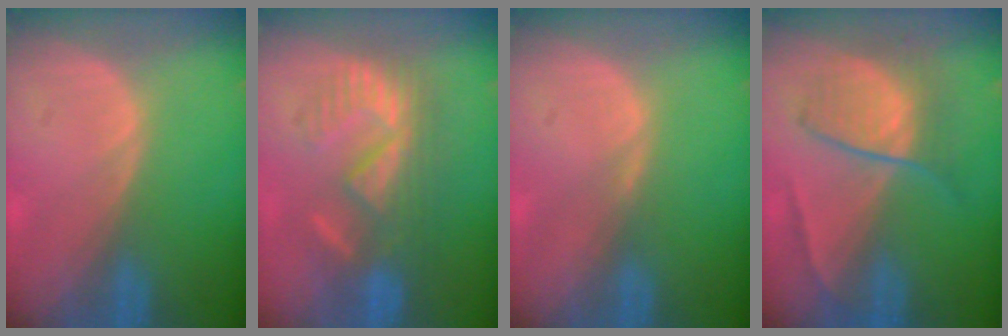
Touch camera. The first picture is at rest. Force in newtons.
{"total": 8.7, "press": 8.5, "slide": 1.7}
{"total": 0.7, "press": 0.7, "slide": 0.2}
{"total": 6.7, "press": 6.5, "slide": 1.4}